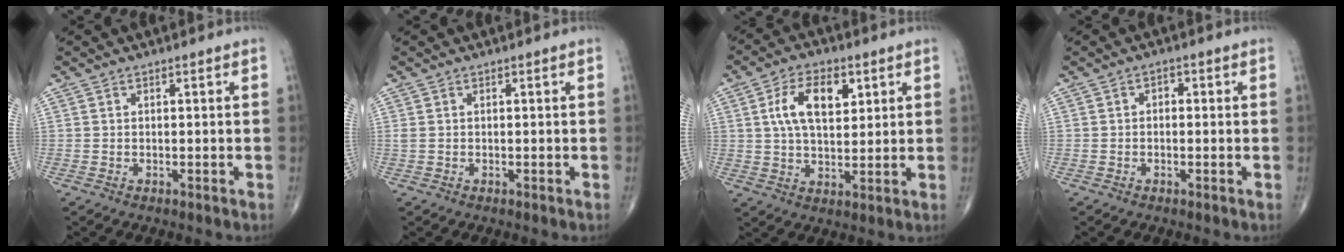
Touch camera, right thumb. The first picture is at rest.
{"total": 0.8, "force": [0.1, 0.4, 0.6], "torque": [-0.019, 0.005, 0.006]}
{"total": 10.3, "force": [3.3, 5.6, 8.0], "torque": [-0.128, -0.005, 0.058]}
{"total": 1.4, "force": [0.0, 1.0, 1.0], "torque": [-0.005, 0.005, -0.006]}